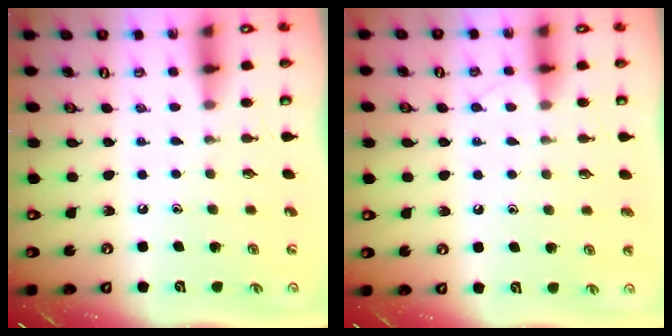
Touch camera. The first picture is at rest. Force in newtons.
{"total": 5.5, "press": 5.5, "slide": 0.6}